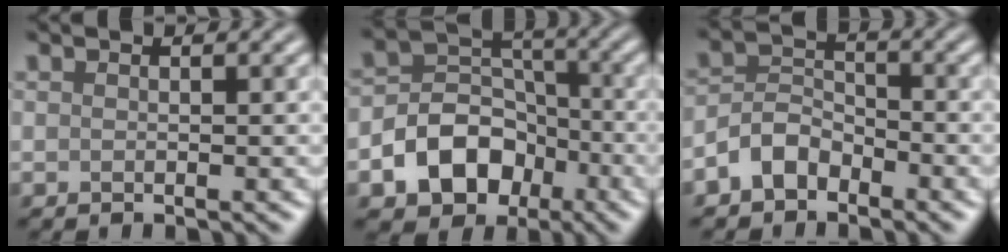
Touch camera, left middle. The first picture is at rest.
{"total": 7.7, "force": [-3.4, 5.8, 3.8], "torque": [-0.048, 0.006, -0.075]}
{"total": 3.4, "force": [-2.3, 2.1, 1.5], "torque": [-0.027, 0.012, -0.054]}